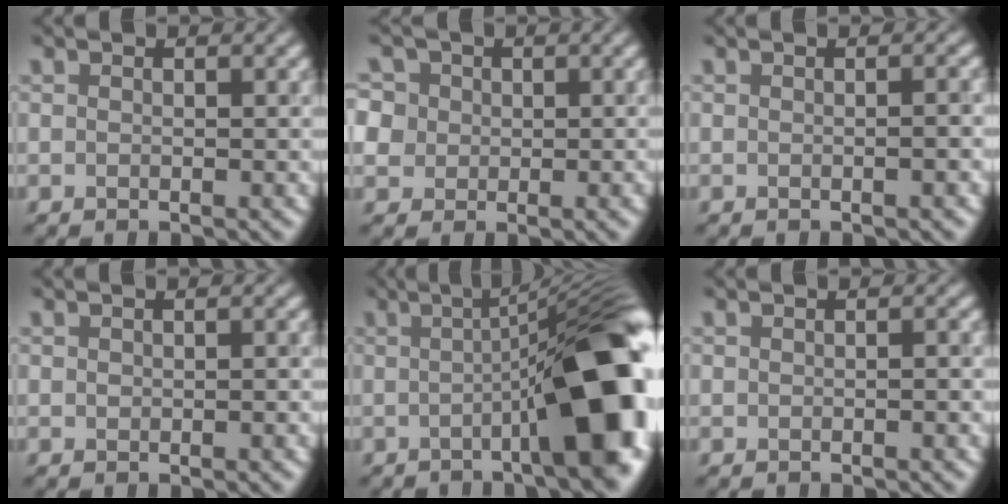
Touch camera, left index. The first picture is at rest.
{"total": 7.4, "force": [2.5, 6.1, 3.4], "torque": [-0.057, 0.033, 0.010]}
{"total": 0.9, "force": [-0.3, 0.1, 0.9], "torque": [-0.007, 0.006, 0.000]}
{"total": 0.8, "force": [0.0, 0.5, 0.6], "torque": [-0.010, 0.001, 0.000]}
{"total": 13.5, "force": [-1.9, 3.4, 12.9], "torque": [-0.140, 0.018, -0.036]}
{"total": 0.7, "force": [-0.2, 0.3, 0.5], "torque": [-0.010, 0.002, -0.002]}